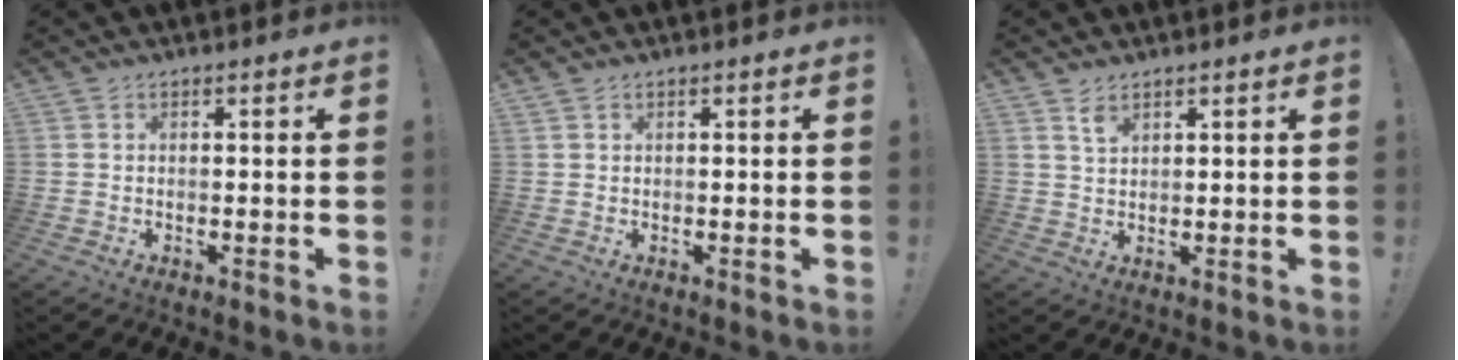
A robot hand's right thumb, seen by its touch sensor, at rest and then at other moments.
{"total": 0.5, "force": [0.5, 0.1, 0.2], "torque": [-0.004, -0.001, 0.010]}
{"total": 3.4, "force": [2.4, 1.6, 1.7], "torque": [-0.013, -0.020, 0.040]}